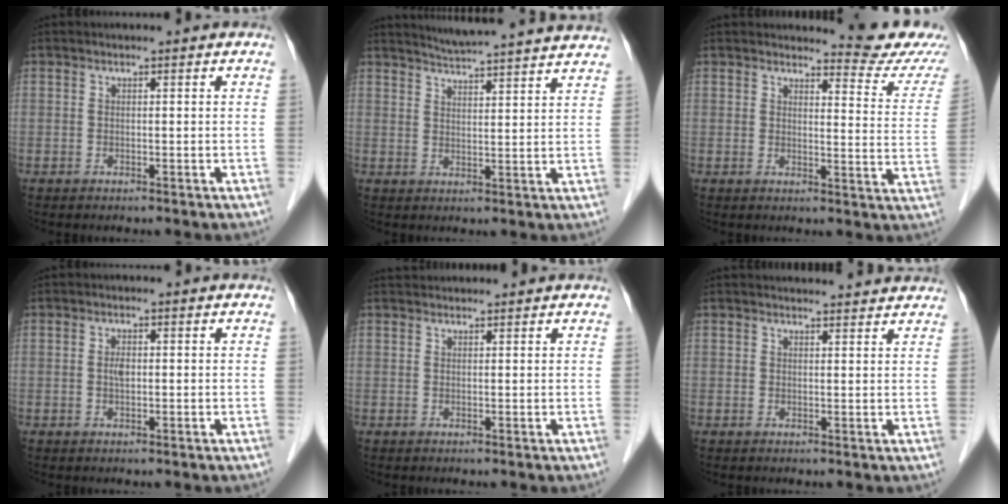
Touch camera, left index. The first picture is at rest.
{"total": 16.1, "force": [15.1, 0.0, 5.6], "torque": [-0.092, -0.010, 0.194]}
{"total": 9.4, "force": [9.3, 0.4, 1.2], "torque": [-0.003, -0.061, 0.089]}
{"total": 1.4, "force": [-0.2, 0.7, 1.2], "torque": [-0.024, -0.002, -0.003]}
{"total": 2.6, "force": [2.6, 0.3, 0.2], "torque": [-0.002, 0.029, 0.046]}
{"total": 7.8, "force": [7.6, 0.9, 1.7], "torque": [-0.014, 0.015, 0.076]}